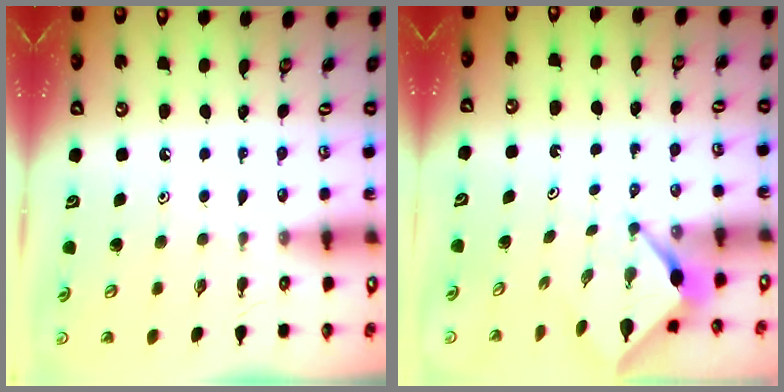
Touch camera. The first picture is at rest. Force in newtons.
{"total": 3.0, "press": 3.0, "slide": 0.2}